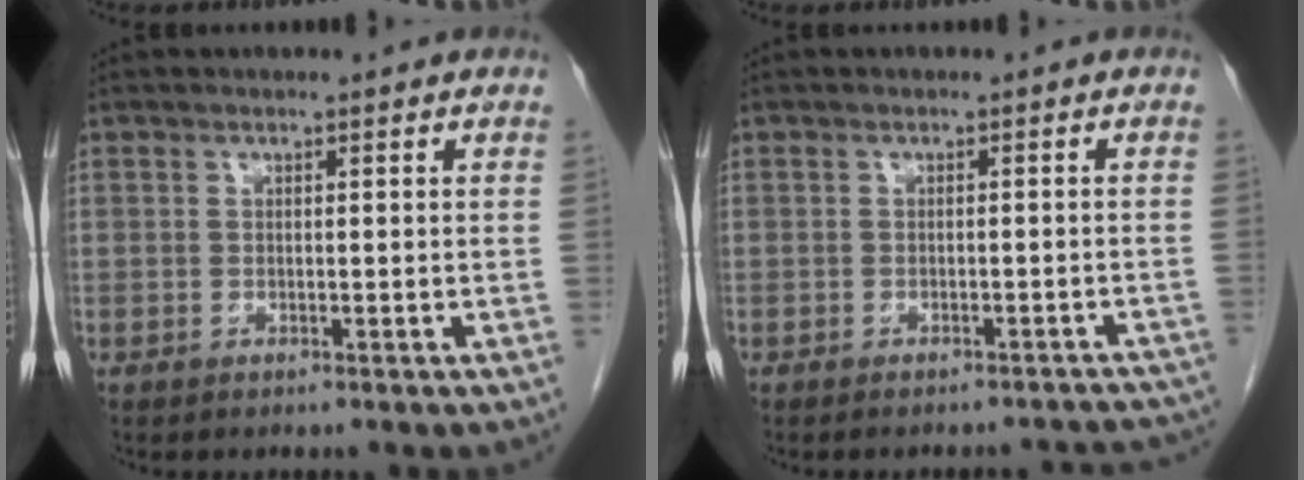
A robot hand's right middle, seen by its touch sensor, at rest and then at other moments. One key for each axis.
{"total": 11.4, "fx": -10.4, "fy": 3.7, "fz": 2.8, "tx": -0.031, "ty": 0.012, "tz": -0.099}